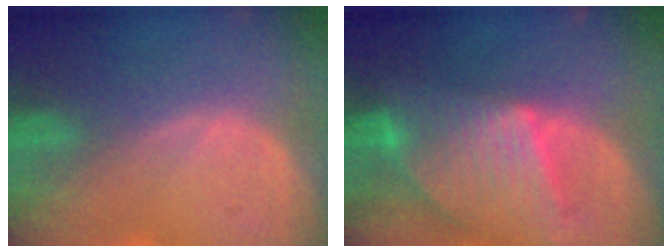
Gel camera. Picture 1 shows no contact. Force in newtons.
{"total": 9.5, "press": 8.2, "slide": 4.8}